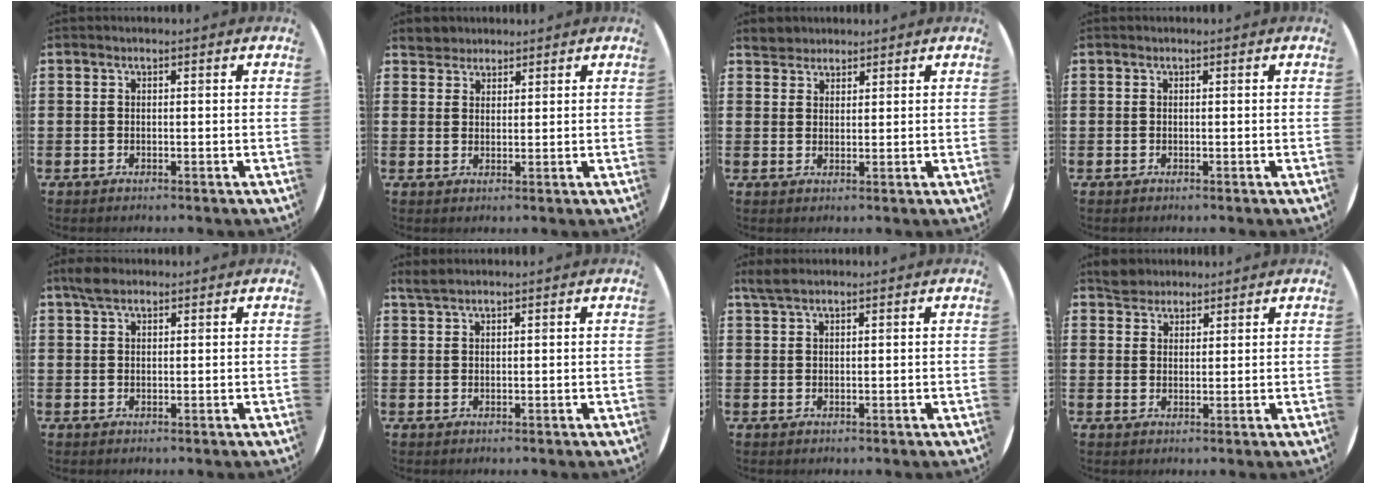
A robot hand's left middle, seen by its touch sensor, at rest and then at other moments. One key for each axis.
{"total": 2.6, "fx": 2.4, "fy": 1.0, "fz": -0.3, "tx": -0.001, "ty": 0.004, "tz": 0.048}
{"total": 2.4, "fx": 2.2, "fy": 0.9, "fz": -0.2, "tx": -0.001, "ty": 0.005, "tz": 0.046}
{"total": 0.0}
{"total": 2.5, "fx": 1.8, "fy": 1.0, "fz": 1.3, "tx": -0.030, "ty": 0.007, "tz": 0.034}
{"total": 1.5, "fx": 1.4, "fy": 0.1, "fz": 0.6, "tx": -0.014, "ty": 0.002, "tz": 0.026}
{"total": 1.9, "fx": 1.6, "fy": 0.4, "fz": 1.0, "tx": -0.022, "ty": 0.004, "tz": 0.030}
{"total": 3.0, "fx": 2.8, "fy": 1.1, "fz": -0.1, "tx": 0.001, "ty": 0.002, "tz": 0.054}